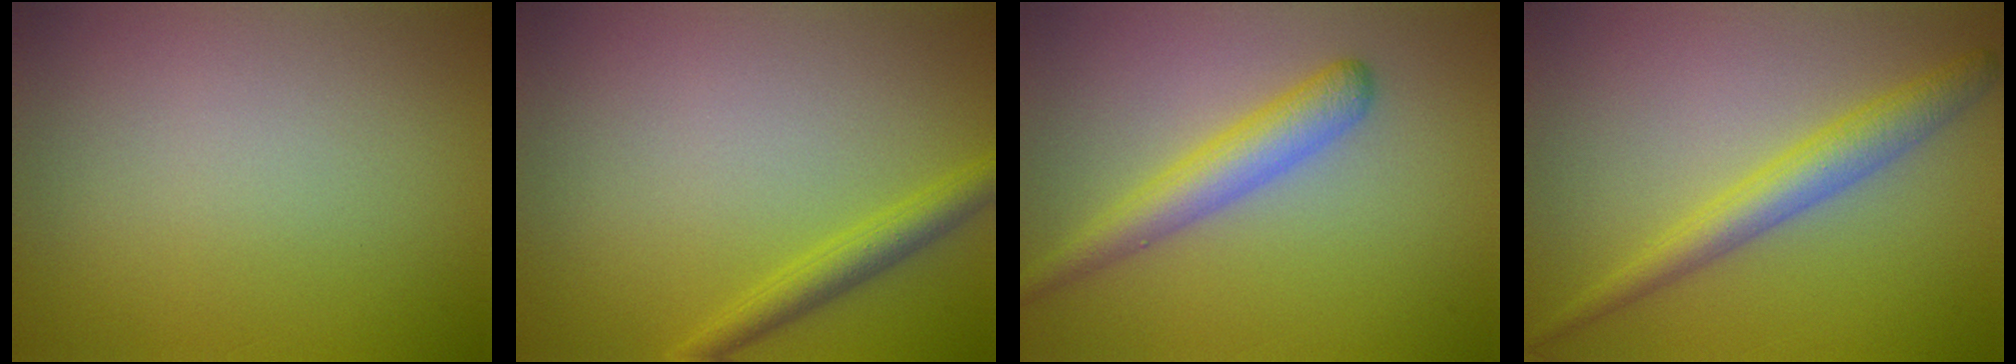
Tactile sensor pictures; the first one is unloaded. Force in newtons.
{"total": 2.4, "press": 2.4, "slide": 0.1}
{"total": 3.5, "press": 3.5, "slide": 0.1}
{"total": 3.4, "press": 3.4, "slide": 0.1}